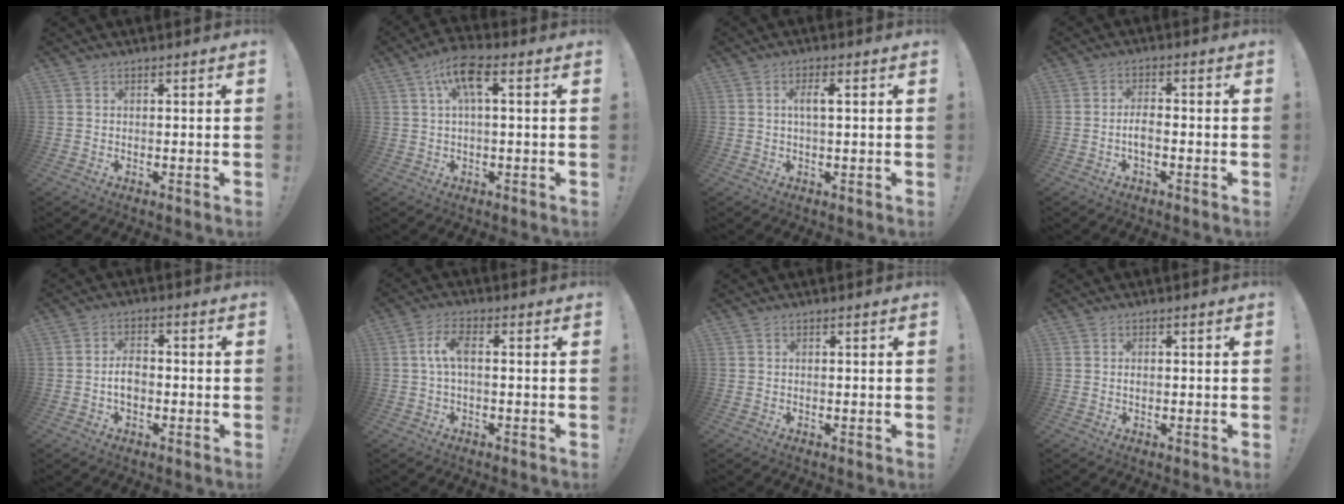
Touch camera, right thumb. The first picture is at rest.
{"total": 8.8, "force": [2.6, 2.6, 8.0], "torque": [-0.141, 0.003, 0.045]}
{"total": 3.8, "force": [0.6, 1.0, 3.6], "torque": [-0.061, 0.002, 0.004]}
{"total": 3.7, "force": [-1.3, 1.3, 3.2], "torque": [-0.070, 0.000, -0.027]}
{"total": 4.7, "force": [-1.1, 3.0, 3.4], "torque": [-0.056, 0.007, -0.022]}
{"total": 6.4, "force": [0.2, 2.6, 5.8], "torque": [-0.125, 0.010, 0.003]}
{"total": 0.0}
{"total": 0.6, "force": [-0.2, 0.5, 0.3], "torque": [0.002, 0.000, -0.005]}